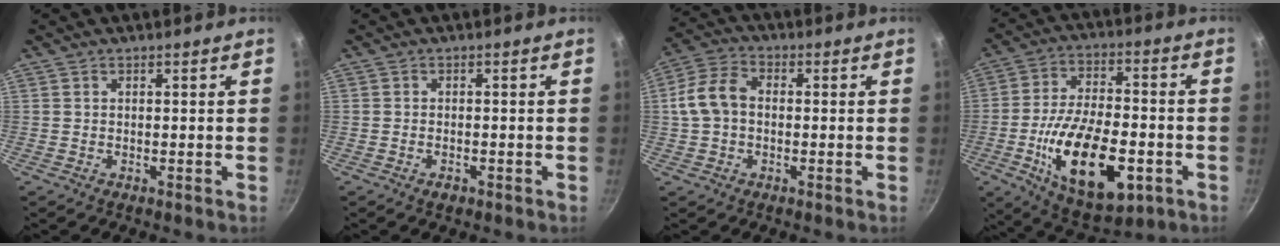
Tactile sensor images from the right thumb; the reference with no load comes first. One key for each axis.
{"total": 1.6, "fx": -0.9, "fy": 0.9, "fz": 1.0, "tx": -0.019, "ty": 0.006, "tz": -0.013}
{"total": 8.1, "fx": -0.2, "fy": 5.8, "fz": 5.7, "tx": -0.104, "ty": 0.028, "tz": -0.015}
{"total": 21.2, "fx": -6.3, "fy": 10.3, "fz": 17.5, "tx": -0.287, "ty": 0.018, "tz": -0.095}